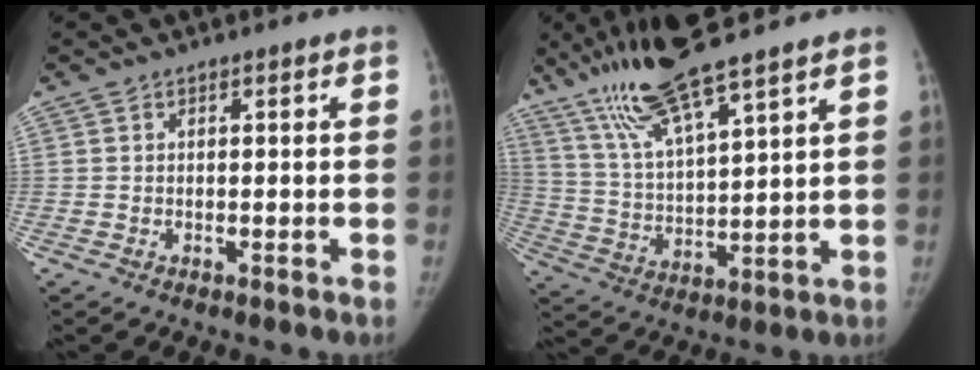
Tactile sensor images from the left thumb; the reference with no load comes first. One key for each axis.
{"total": 15.2, "fx": 11.3, "fy": 1.6, "fz": 10.0, "tx": -0.184, "ty": -0.044, "tz": 0.220}